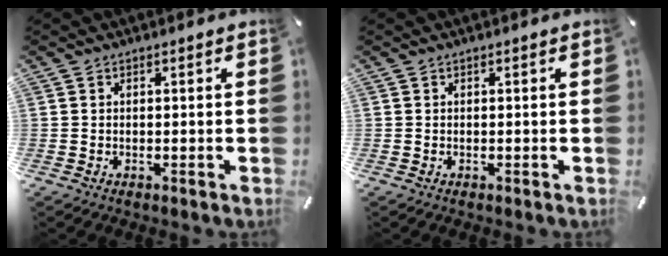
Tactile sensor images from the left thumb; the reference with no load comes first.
{"total": 0.0}